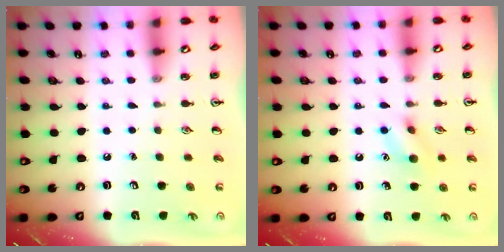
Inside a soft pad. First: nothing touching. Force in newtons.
{"total": 8.4, "press": 8.3, "slide": 0.7}